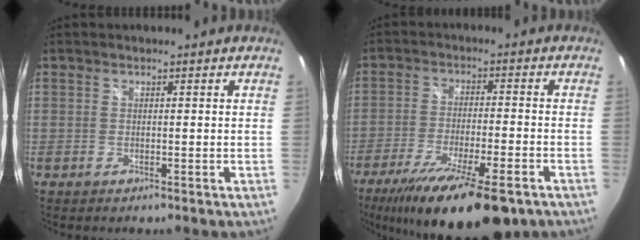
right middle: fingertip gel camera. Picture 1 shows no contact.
{"total": 18.6, "force": [-12.9, 4.4, 12.6], "torque": [-0.235, -0.053, -0.207]}